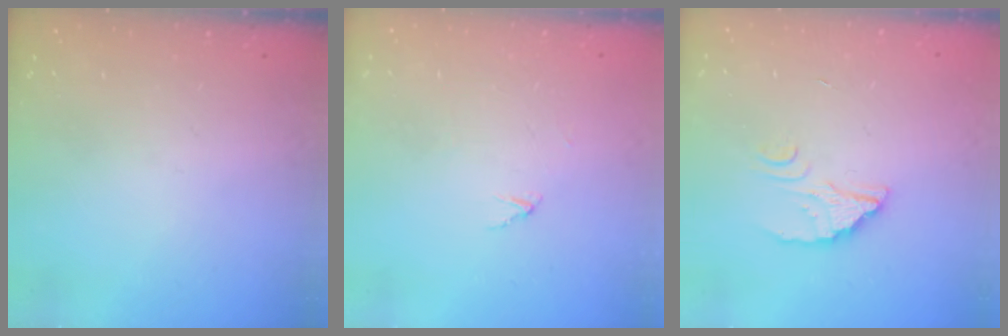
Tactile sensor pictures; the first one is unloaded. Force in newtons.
{"total": 2.7, "press": 2.7, "slide": 0.1}
{"total": 2.9, "press": 2.9, "slide": 0.1}